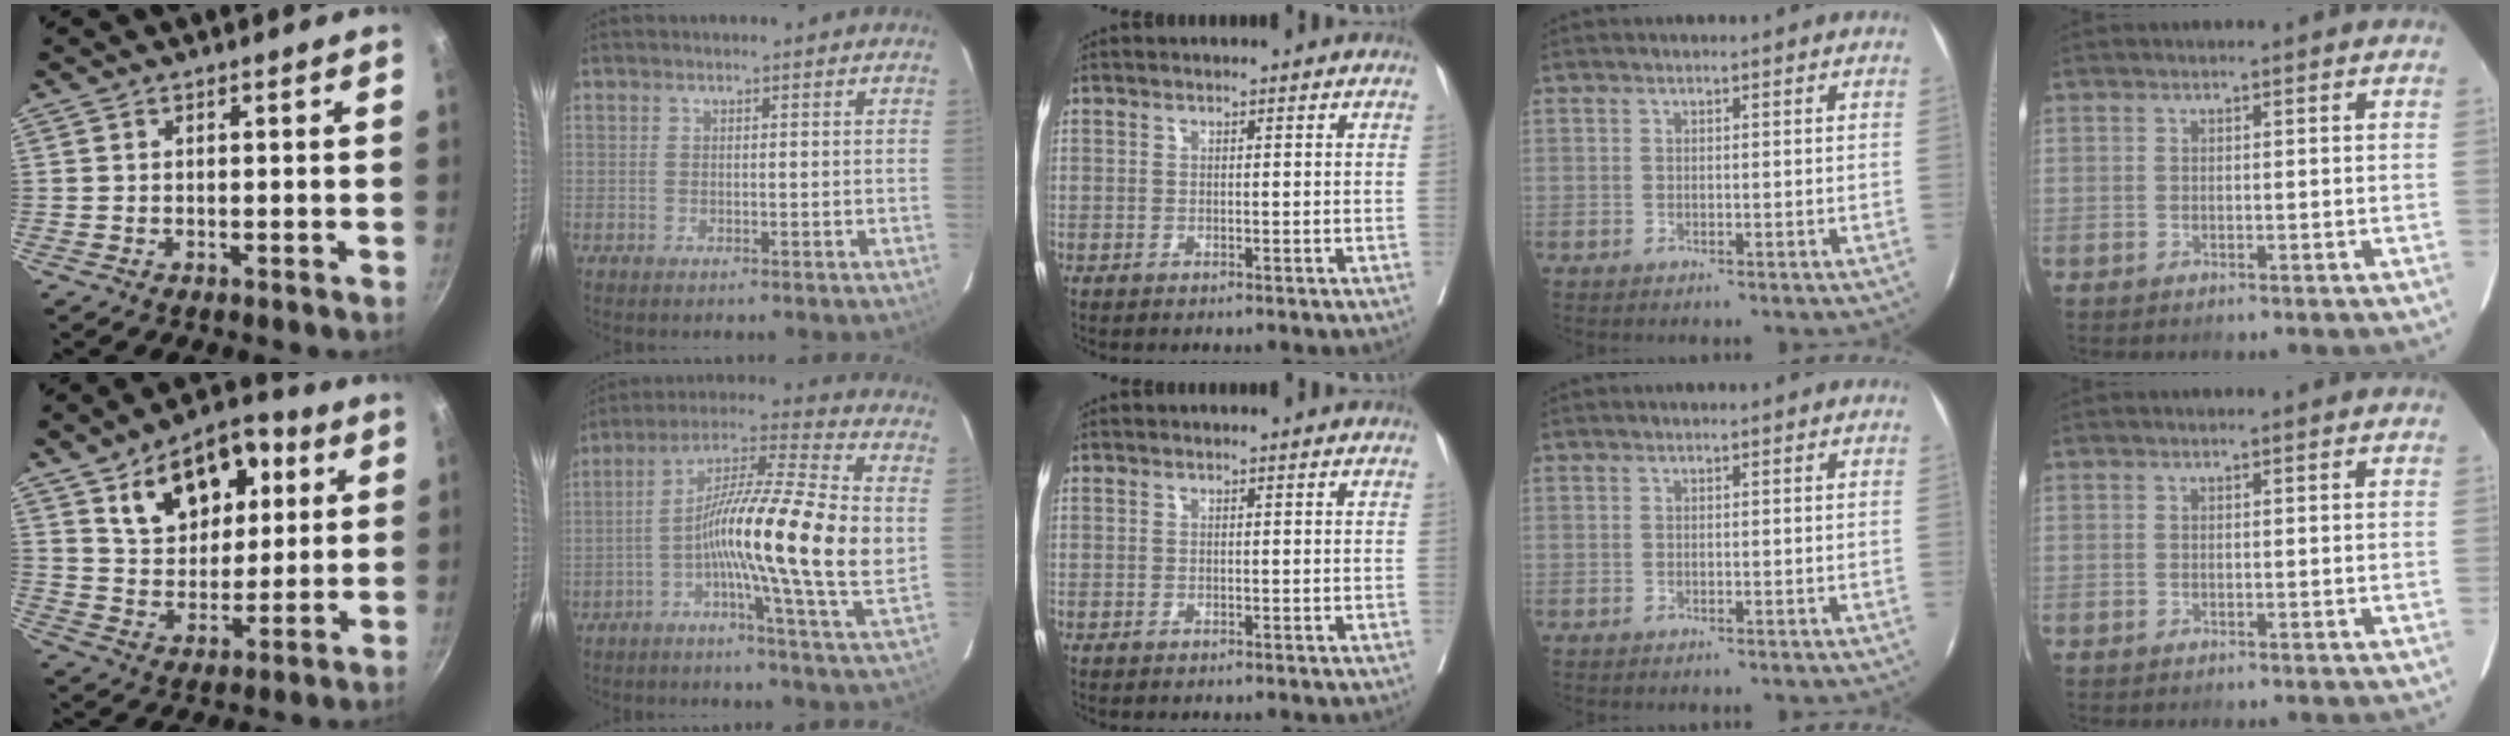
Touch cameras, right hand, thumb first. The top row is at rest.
{"thumb": {"total": 17.8, "force": [7.2, 11.2, 11.7], "torque": [-0.131, -0.010, 0.121]}, "index": {"total": 19.3, "force": [-1.6, 0.0, 19.2], "torque": [-0.319, 0.007, -0.043]}}